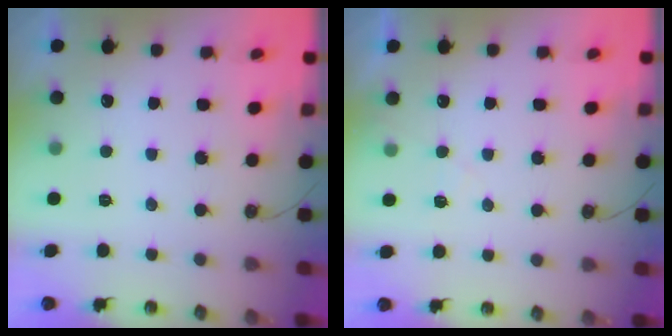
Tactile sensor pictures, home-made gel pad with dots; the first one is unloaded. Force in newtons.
{"total": 5.2, "press": 5.1, "slide": 0.7}